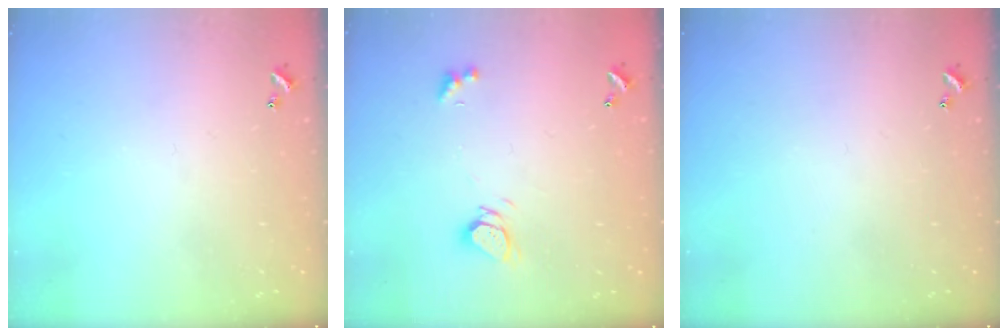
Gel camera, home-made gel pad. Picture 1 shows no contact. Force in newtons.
{"total": 3.5, "press": 3.5, "slide": 0.3}
{"total": 0.0}